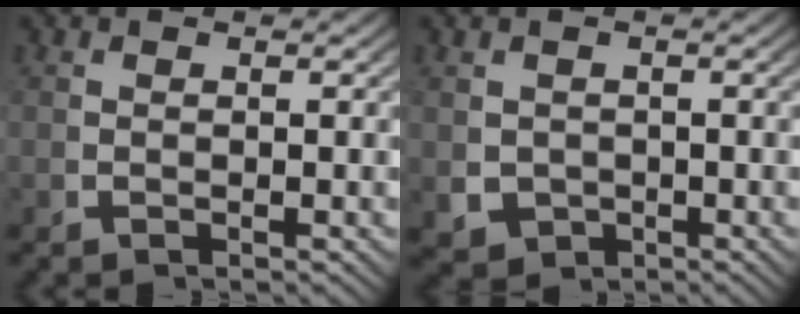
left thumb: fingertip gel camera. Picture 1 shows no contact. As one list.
[{"total": 4.6, "force": [-1.1, 4.0, 1.9], "torque": [-0.048, -0.030, -0.004]}]